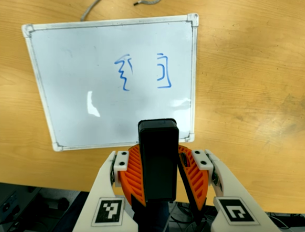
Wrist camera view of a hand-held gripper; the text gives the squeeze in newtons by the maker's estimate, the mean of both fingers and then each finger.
{"total": 5.7, "left": 6.6, "right": 4.8}